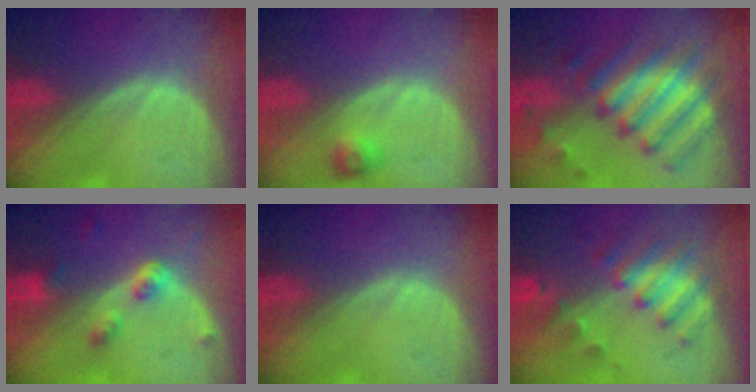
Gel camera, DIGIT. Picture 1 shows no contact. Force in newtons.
{"total": 2.5, "press": 2.3, "slide": 1.0}
{"total": 10.2, "press": 9.9, "slide": 2.6}
{"total": 4.4, "press": 4.0, "slide": 1.7}
{"total": 0.0}
{"total": 7.6, "press": 7.0, "slide": 3.0}